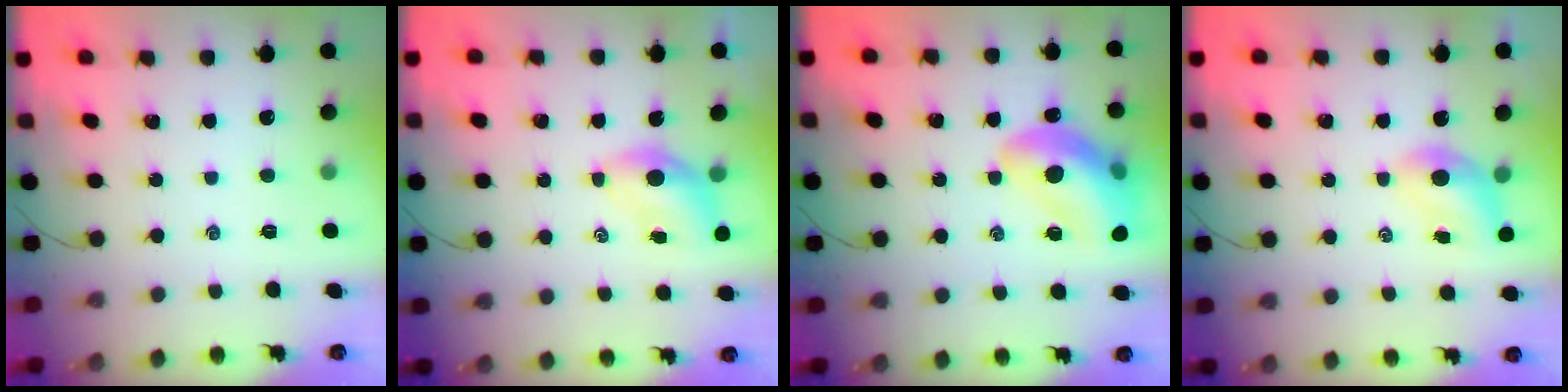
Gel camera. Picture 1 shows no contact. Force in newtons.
{"total": 5.3, "press": 5.2, "slide": 1.3}
{"total": 18.1, "press": 17.9, "slide": 3.1}
{"total": 4.9, "press": 4.8, "slide": 0.9}